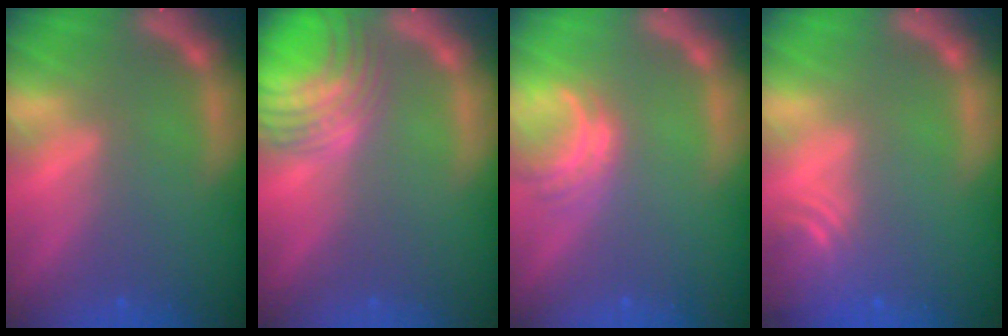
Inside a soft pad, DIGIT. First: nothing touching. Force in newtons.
{"total": 8.1}
{"total": 3.0}
{"total": 4.0}